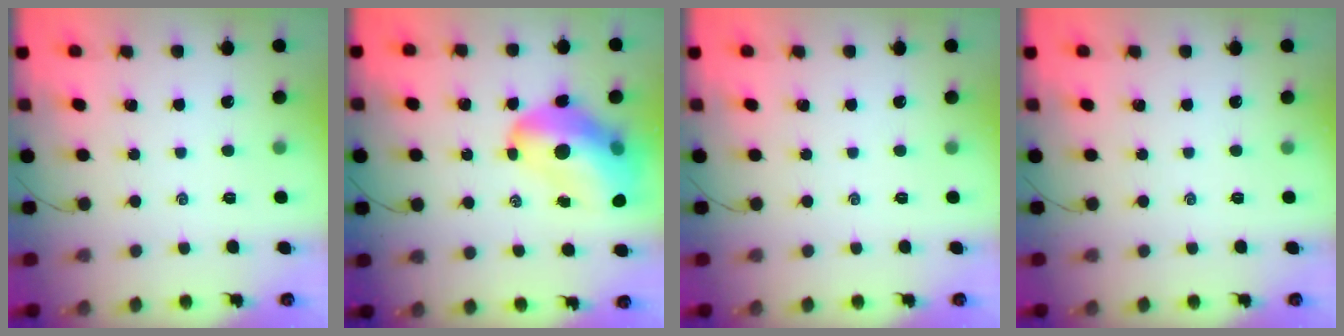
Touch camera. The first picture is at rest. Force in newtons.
{"total": 17.3, "press": 16.5, "slide": 4.9}
{"total": 0.0}
{"total": 0.0}